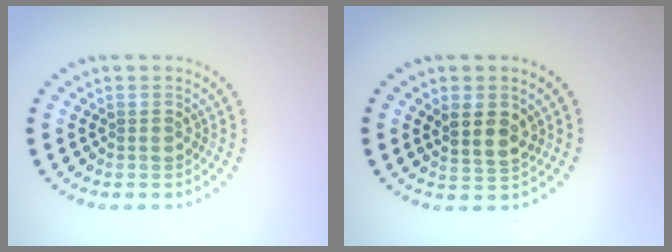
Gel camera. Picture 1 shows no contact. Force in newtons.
{"total": 2.8, "press": 2.5, "slide": 1.3}